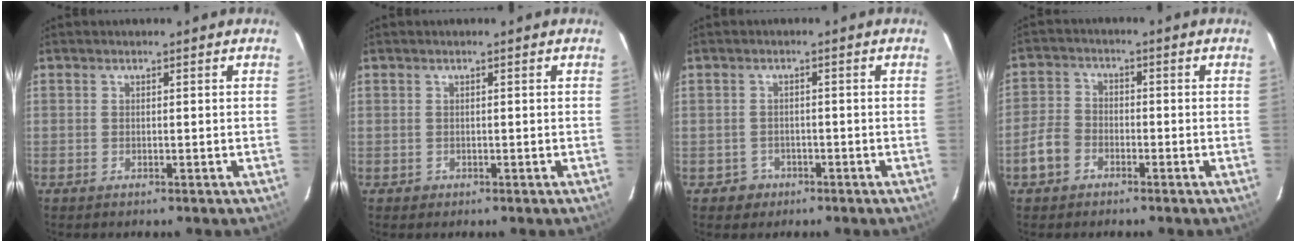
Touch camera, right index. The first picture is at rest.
{"total": 1.2, "force": [-0.2, 1.2, 0.0], "torque": [0.002, 0.002, 0.000]}
{"total": 2.1, "force": [-0.6, 2.0, 0.1], "torque": [-0.003, 0.003, -0.005]}
{"total": 5.3, "force": [-2.8, 4.0, 2.2], "torque": [-0.053, 0.014, -0.051]}